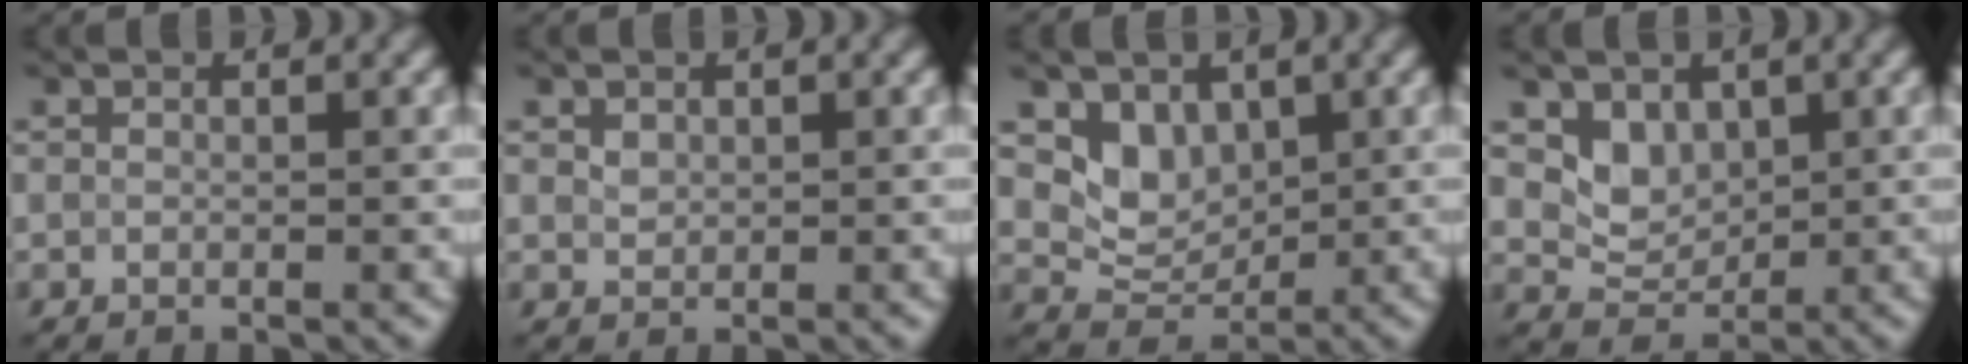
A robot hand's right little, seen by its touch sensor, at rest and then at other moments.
{"total": 1.0, "force": [0.5, 0.7, 0.4], "torque": [-0.008, -0.002, 0.014]}
{"total": 3.5, "force": [1.5, 2.7, 1.8], "torque": [-0.034, -0.011, 0.027]}
{"total": 3.0, "force": [1.3, 2.3, 1.4], "torque": [-0.027, -0.011, 0.026]}